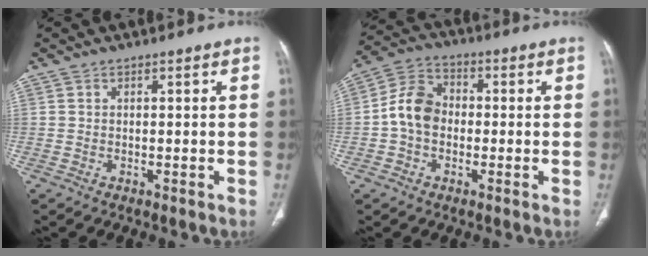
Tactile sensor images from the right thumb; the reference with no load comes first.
{"total": 8.5, "force": [-0.9, 6.5, 5.3], "torque": [-0.087, 0.028, -0.031]}